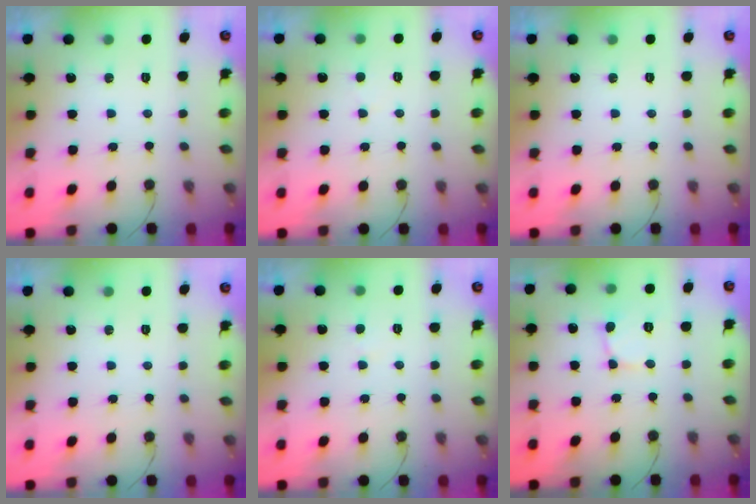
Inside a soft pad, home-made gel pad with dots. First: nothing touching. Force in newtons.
{"total": 2.8, "press": 2.8, "slide": 0.3}
{"total": 0.0}
{"total": 0.0}
{"total": 1.8, "press": 1.8, "slide": 0.2}
{"total": 1.8, "press": 1.7, "slide": 0.2}